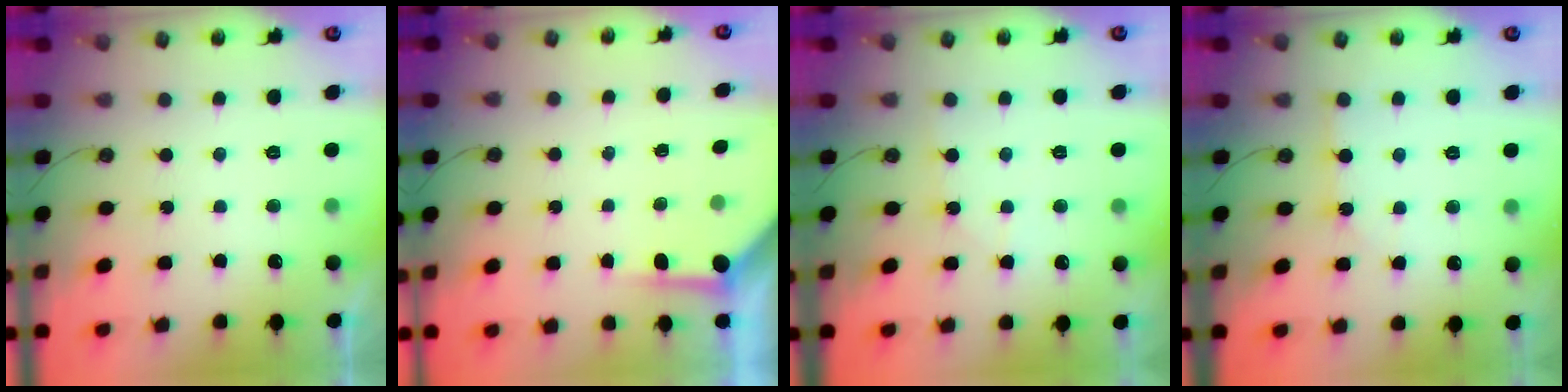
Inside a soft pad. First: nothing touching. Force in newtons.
{"total": 3.4, "press": 3.4, "slide": 0.5}
{"total": 4.0, "press": 3.9, "slide": 0.5}
{"total": 2.6, "press": 2.6, "slide": 0.4}